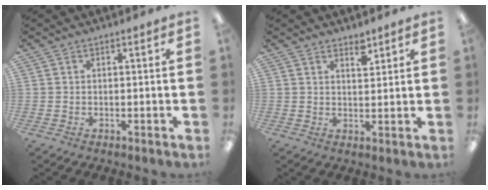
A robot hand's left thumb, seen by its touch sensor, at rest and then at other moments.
{"total": 3.3, "force": [2.8, 1.3, 1.3], "torque": [-0.005, -0.018, 0.046]}